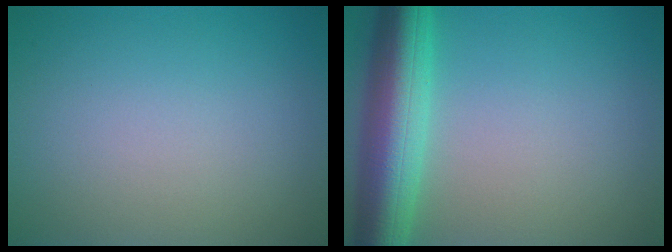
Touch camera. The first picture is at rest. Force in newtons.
{"total": 8.0, "press": 7.9, "slide": 0.3}